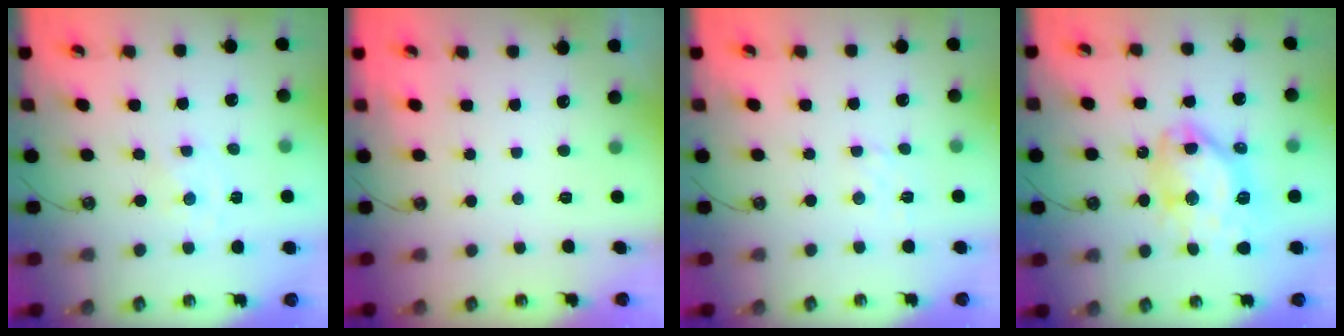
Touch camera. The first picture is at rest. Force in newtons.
{"total": 0.0}
{"total": 2.9, "press": 2.9, "slide": 0.3}
{"total": 14.3, "press": 14.2, "slide": 1.5}